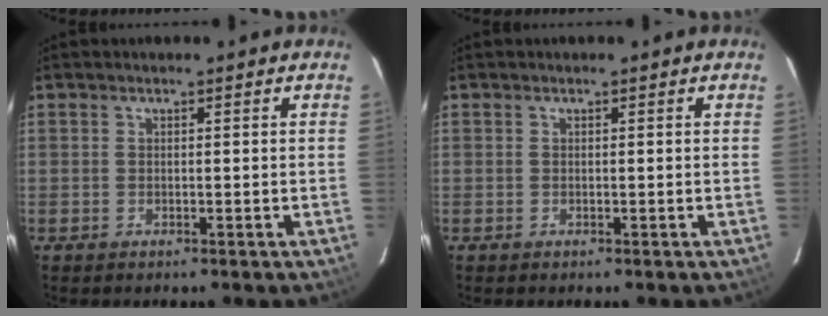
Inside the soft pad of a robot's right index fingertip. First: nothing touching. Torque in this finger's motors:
{"motor_torque": [0.04, 0.00, 0.00, 0.00]}